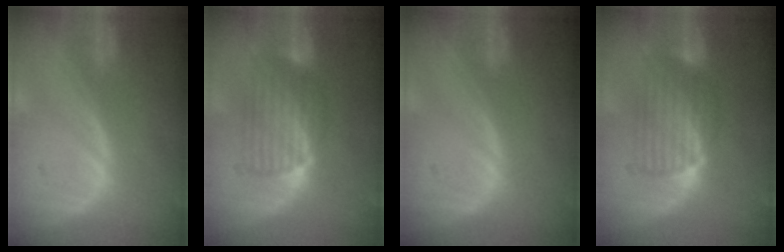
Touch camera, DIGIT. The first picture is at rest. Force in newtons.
{"total": 6.8, "press": 6.6, "slide": 1.4}
{"total": 0.0}
{"total": 6.8, "press": 6.6, "slide": 1.4}